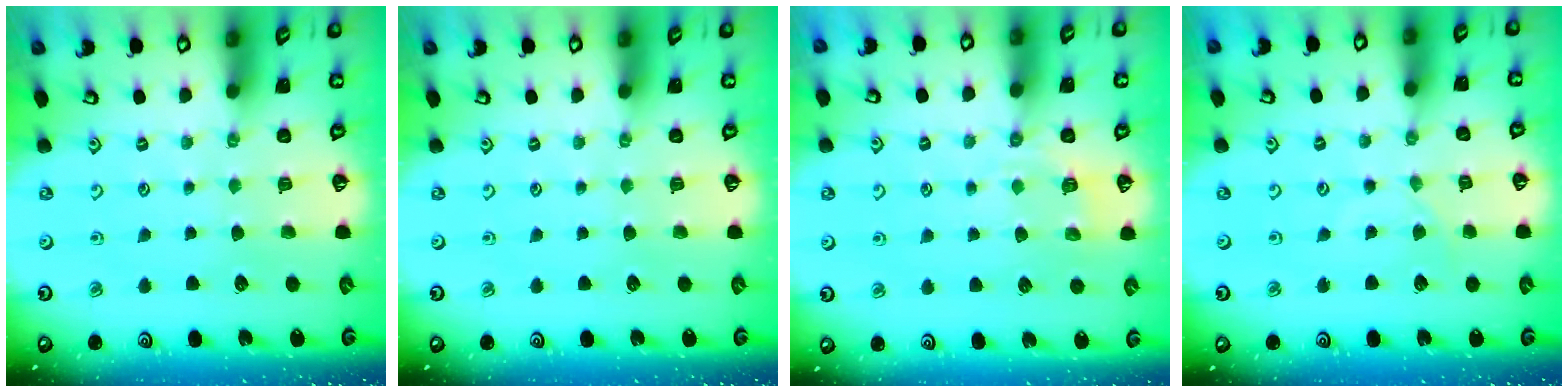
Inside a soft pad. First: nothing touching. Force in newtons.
{"total": 0.0}
{"total": 5.1, "press": 4.8, "slide": 1.5}
{"total": 0.6, "press": 0.5, "slide": 0.2}